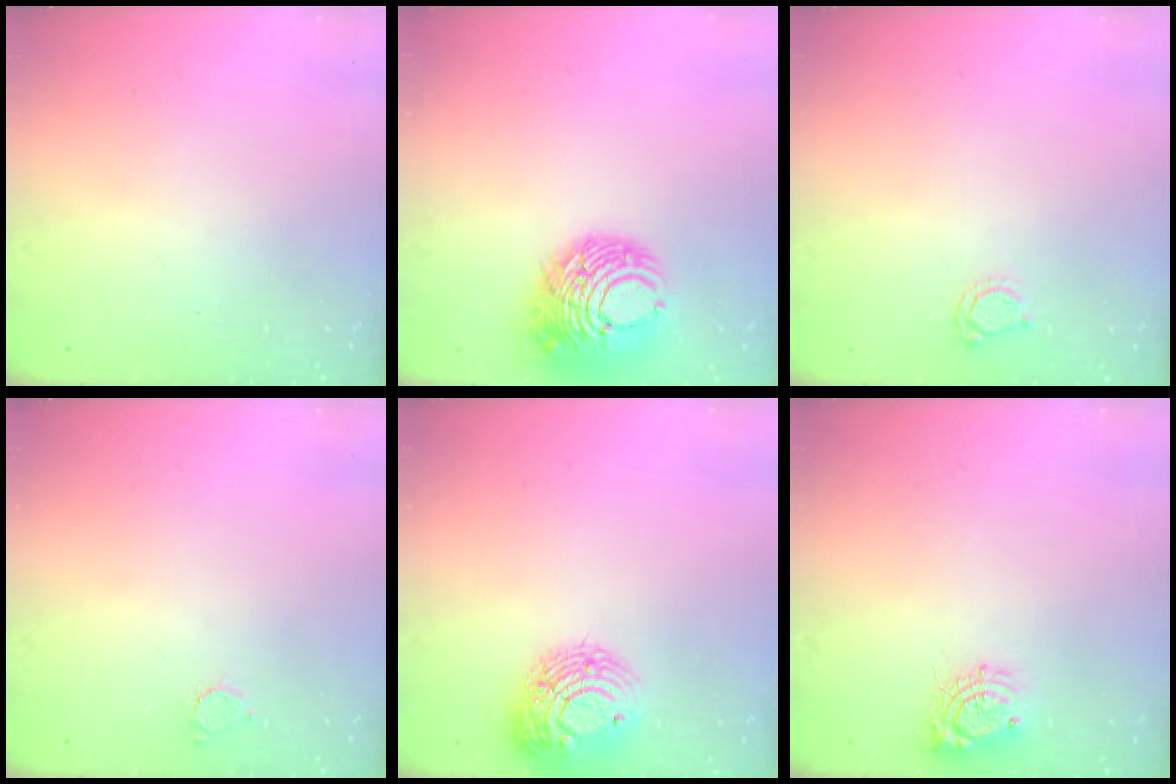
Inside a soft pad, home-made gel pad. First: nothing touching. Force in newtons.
{"total": 13.4, "press": 13.3, "slide": 1.4}
{"total": 4.2, "press": 4.2, "slide": 0.4}
{"total": 2.5, "press": 2.5, "slide": 0.3}
{"total": 13.0, "press": 13.0, "slide": 1.0}
{"total": 8.7, "press": 8.7, "slide": 0.5}